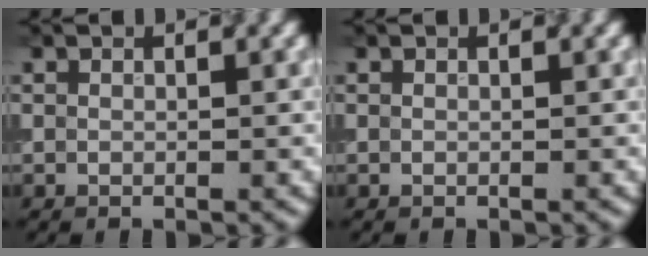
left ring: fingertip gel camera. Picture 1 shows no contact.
{"total": 0.0}